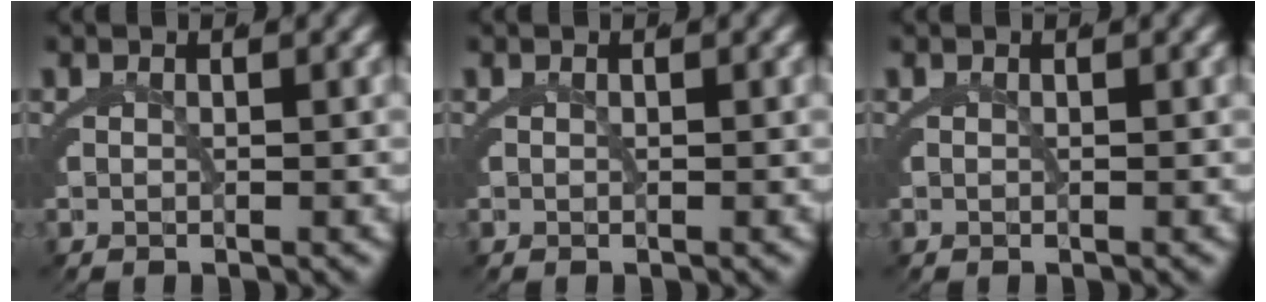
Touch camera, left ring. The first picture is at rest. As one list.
[{"total": 0.0}, {"total": 0.0}]